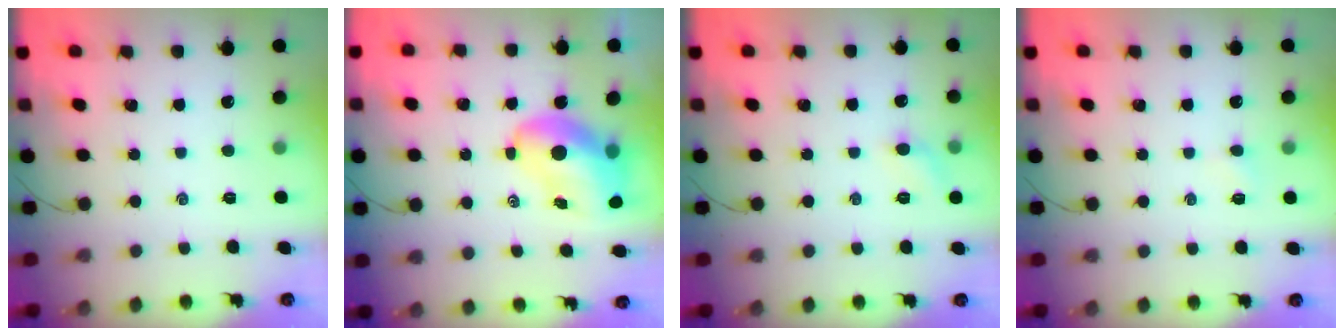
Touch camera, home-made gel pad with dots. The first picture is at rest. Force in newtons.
{"total": 9.7, "press": 9.5, "slide": 2.2}
{"total": 5.3, "press": 5.0, "slide": 1.6}
{"total": 1.6, "press": 1.5, "slide": 0.5}